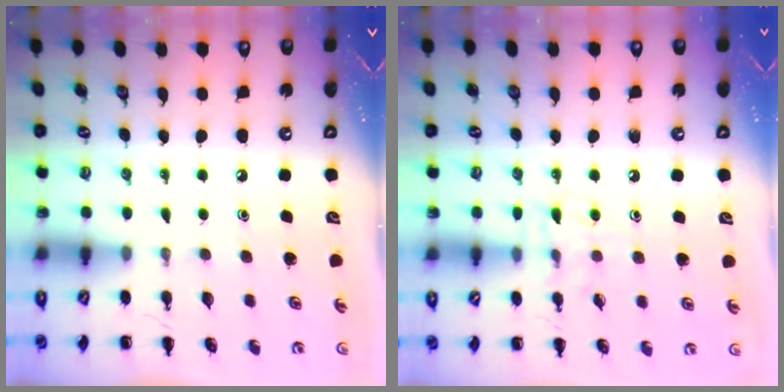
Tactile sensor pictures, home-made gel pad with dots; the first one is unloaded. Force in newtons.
{"total": 6.2, "press": 6.1, "slide": 0.8}